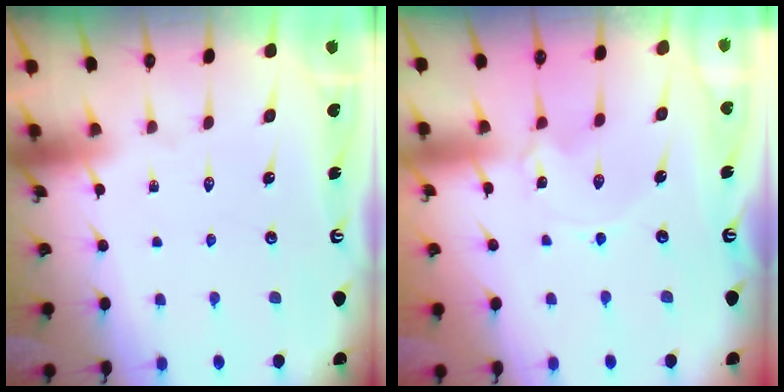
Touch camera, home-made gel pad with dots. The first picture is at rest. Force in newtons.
{"total": 0.0}